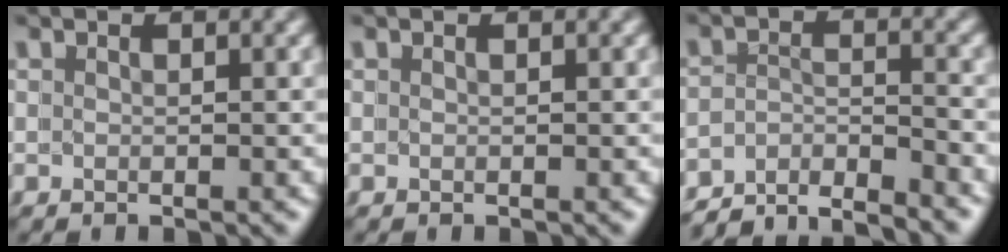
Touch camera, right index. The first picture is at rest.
{"total": 0.0}
{"total": 6.7, "force": [-6.7, 0.5, 0.3], "torque": [-0.002, -0.022, -0.114]}